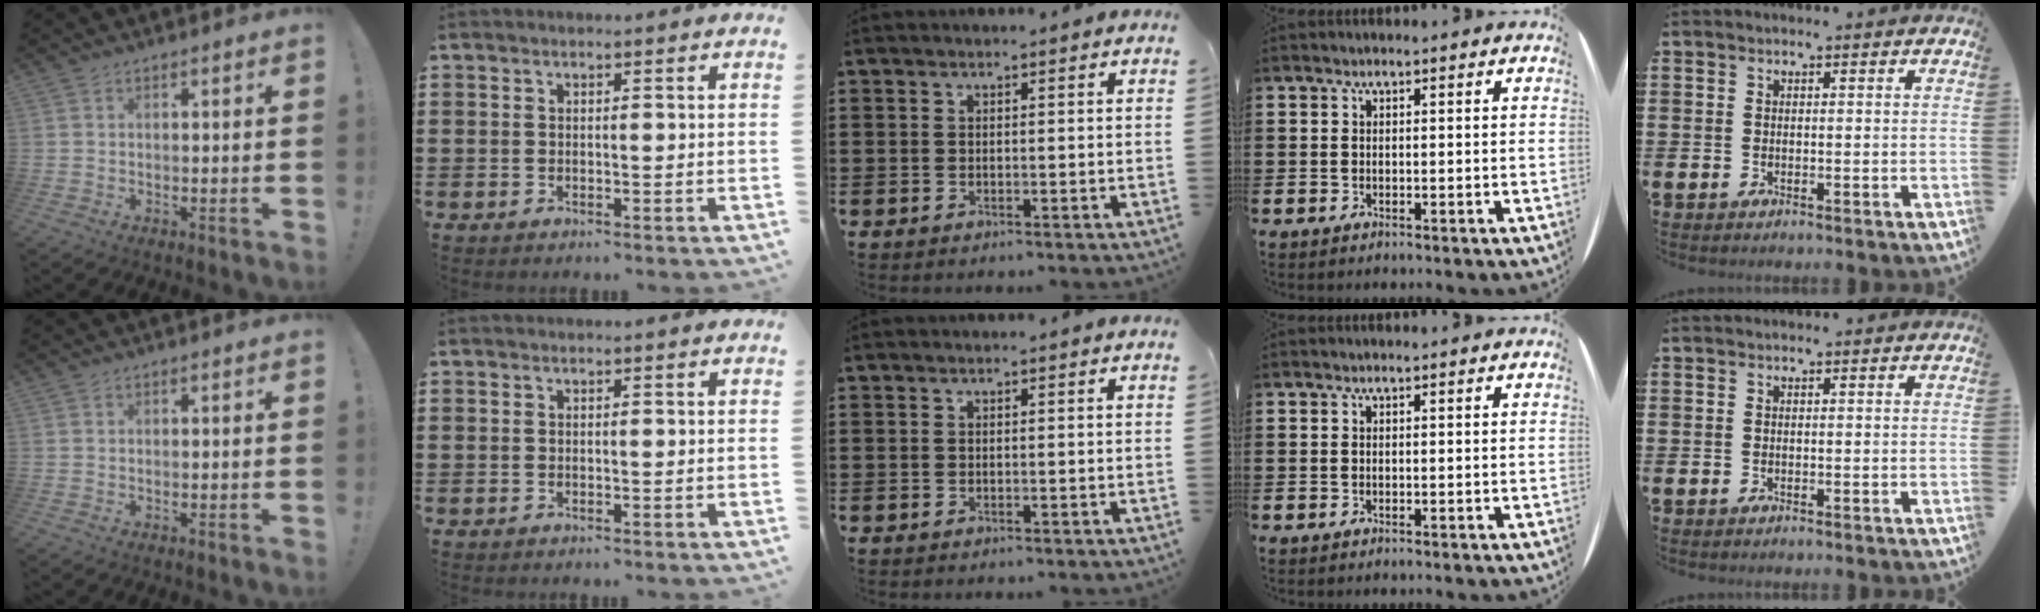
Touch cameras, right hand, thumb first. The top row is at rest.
{}